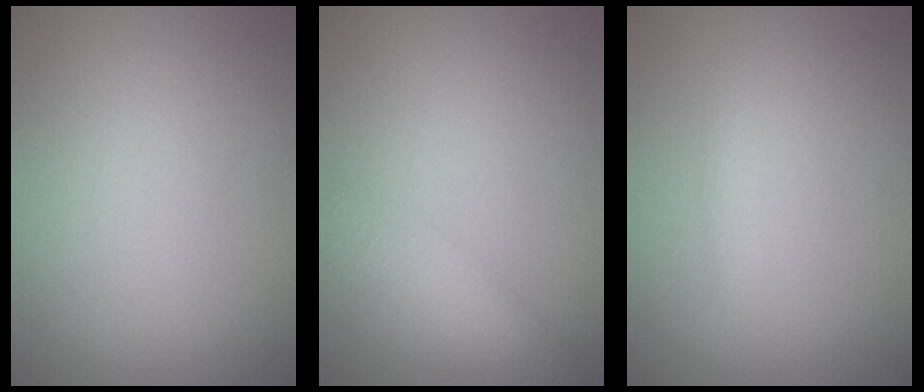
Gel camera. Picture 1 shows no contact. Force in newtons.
{"total": 3.6, "press": 3.6, "slide": 0.2}
{"total": 0.9, "press": 0.9, "slide": 0.0}